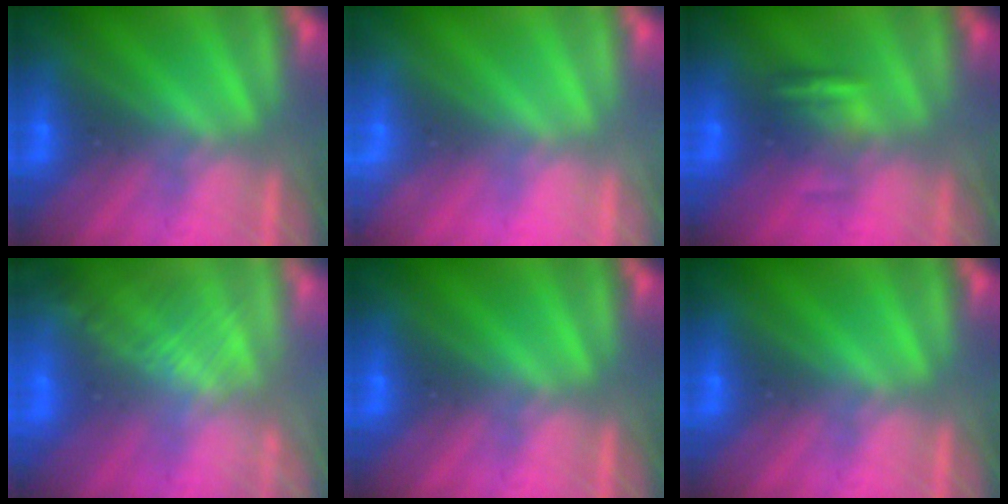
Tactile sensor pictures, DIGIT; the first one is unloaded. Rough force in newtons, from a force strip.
{"total": 3.4}
{"total": 7.8}
{"total": 2.9}
{"total": 0.0}
{"total": 0.0}